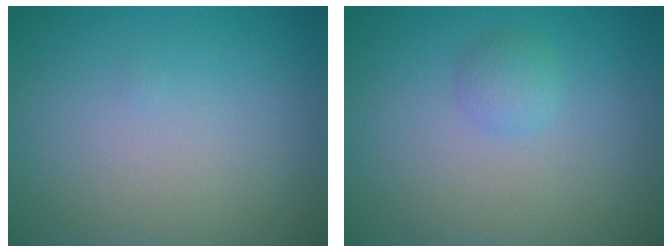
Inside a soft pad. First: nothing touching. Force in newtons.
{"total": 1.3, "press": 1.3, "slide": 0.0}